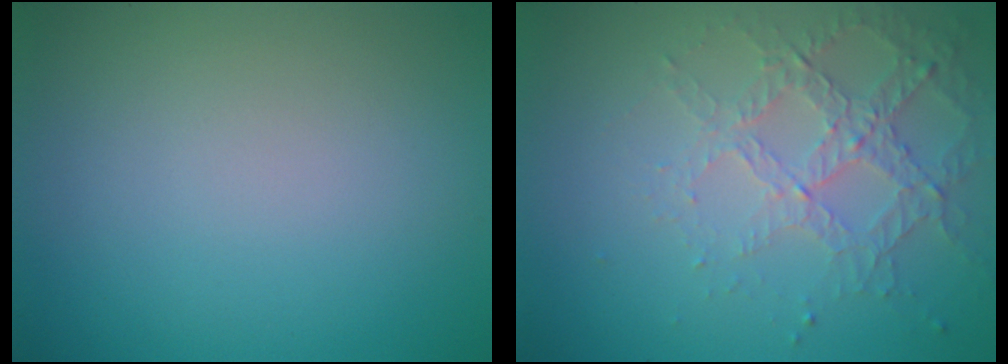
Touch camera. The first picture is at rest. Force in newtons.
{"total": 4.5, "press": 3.1, "slide": 3.2}